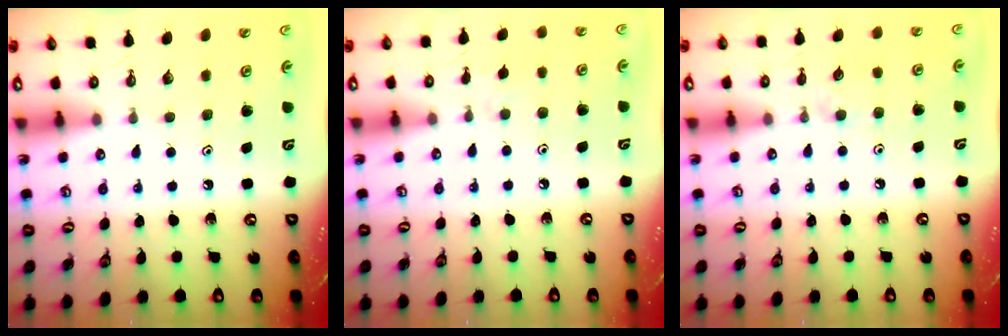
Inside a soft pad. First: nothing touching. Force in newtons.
{"total": 3.3, "press": 3.2, "slide": 0.7}
{"total": 2.9, "press": 2.9, "slide": 0.3}